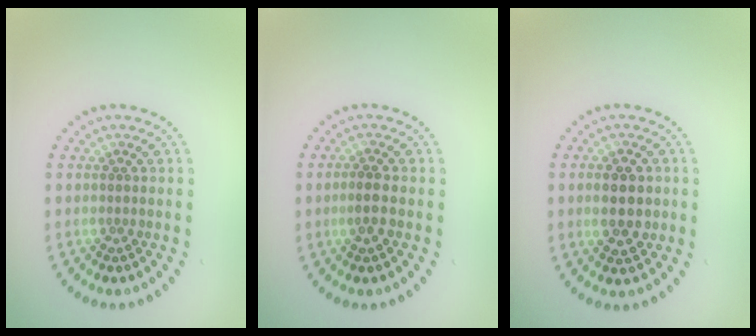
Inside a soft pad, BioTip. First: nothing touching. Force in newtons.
{"total": 1.9, "press": 1.7, "slide": 0.7}
{"total": 4.6, "press": 4.6, "slide": 0.2}